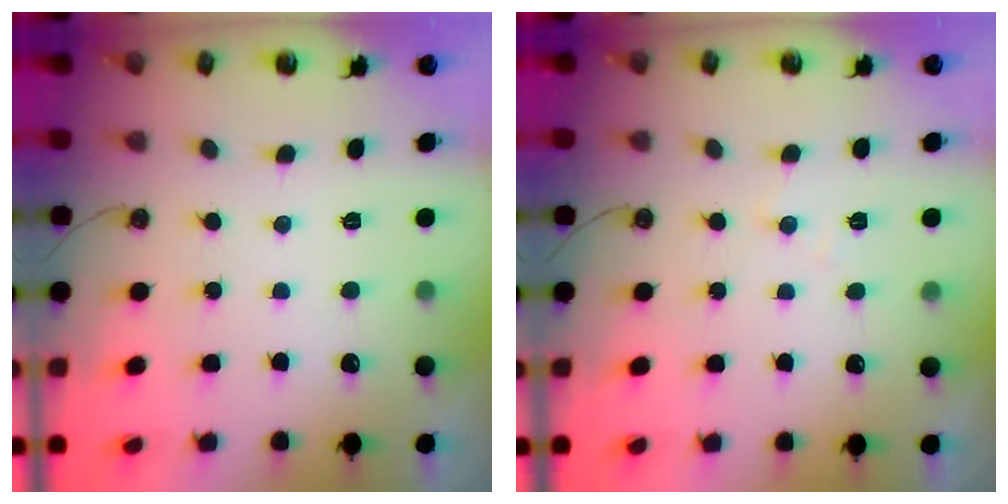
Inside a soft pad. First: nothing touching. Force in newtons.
{"total": 6.9, "press": 6.8, "slide": 1.0}